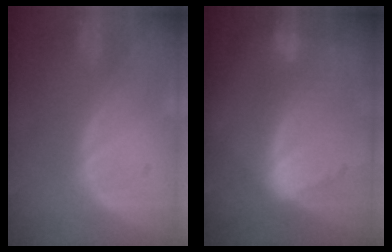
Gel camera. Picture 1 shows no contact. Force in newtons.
{"total": 9.6, "press": 8.3, "slide": 4.8}